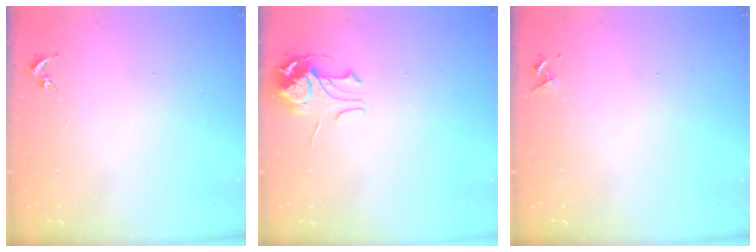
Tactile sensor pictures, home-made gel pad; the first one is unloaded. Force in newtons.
{"total": 8.3, "press": 8.3, "slide": 0.8}
{"total": 4.2, "press": 4.2, "slide": 0.5}